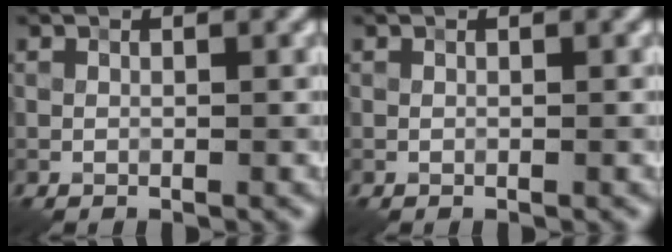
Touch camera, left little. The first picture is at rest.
{"total": 0.0}